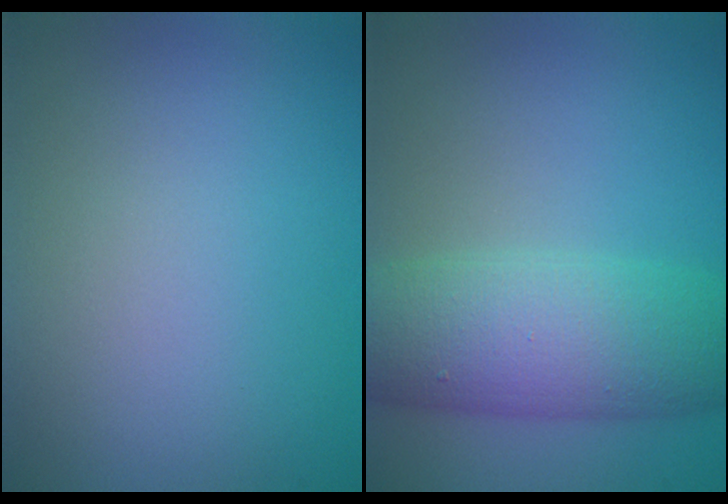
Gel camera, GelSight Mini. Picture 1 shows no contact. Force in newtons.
{"total": 8.4, "press": 8.4, "slide": 0.2}